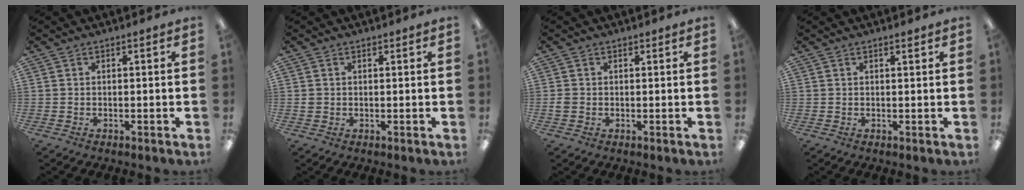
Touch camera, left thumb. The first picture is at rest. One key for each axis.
{"total": 1.2, "fx": 0.5, "fy": 1.1, "fz": 0.2, "tx": -0.006, "ty": 0.004, "tz": 0.008}
{"total": 1.7, "fx": 0.0, "fy": 1.6, "fz": 0.7, "tx": -0.012, "ty": 0.005, "tz": -0.001}
{"total": 0.8, "fx": 0.7, "fy": 0.1, "fz": 0.5, "tx": -0.010, "ty": -0.001, "tz": 0.012}